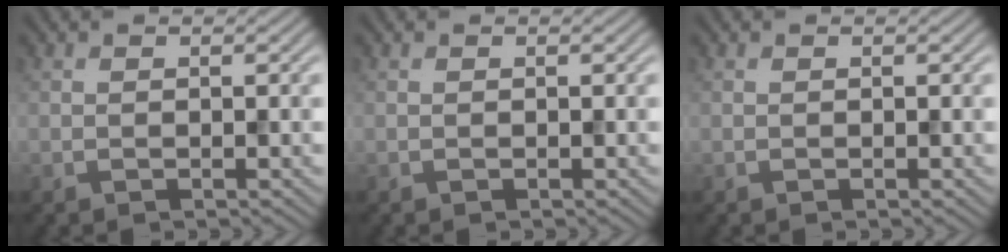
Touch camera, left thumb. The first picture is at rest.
{"total": 0.0}
{"total": 0.0}